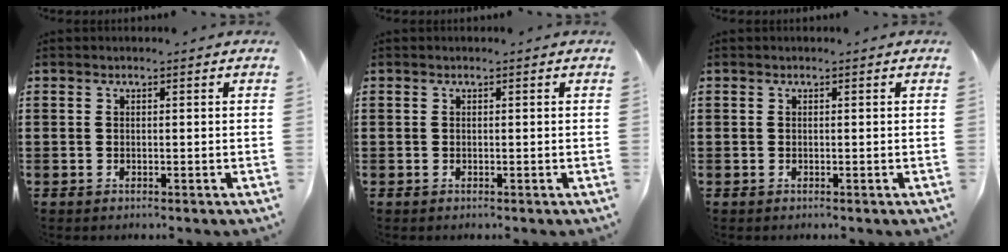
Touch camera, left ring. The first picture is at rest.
{"total": 0.0}
{"total": 0.0}